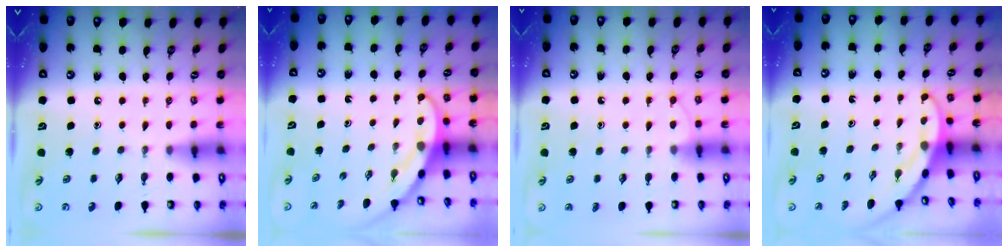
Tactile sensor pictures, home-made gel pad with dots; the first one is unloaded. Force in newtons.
{"total": 3.6, "press": 3.6, "slide": 0.4}
{"total": 5.3, "press": 5.3, "slide": 0.5}
{"total": 2.9, "press": 2.9, "slide": 0.1}